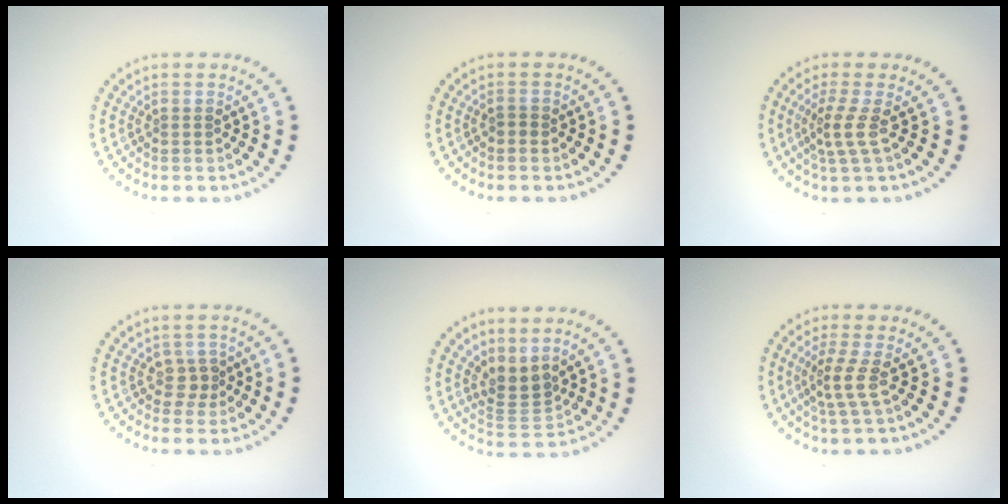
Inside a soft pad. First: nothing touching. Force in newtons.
{"total": 0.7, "press": 0.6, "slide": 0.3}
{"total": 2.4, "press": 1.6, "slide": 1.7}
{"total": 1.4, "press": 1.1, "slide": 0.9}
{"total": 2.6, "press": 1.9, "slide": 1.8}
{"total": 2.4, "press": 1.6, "slide": 1.7}